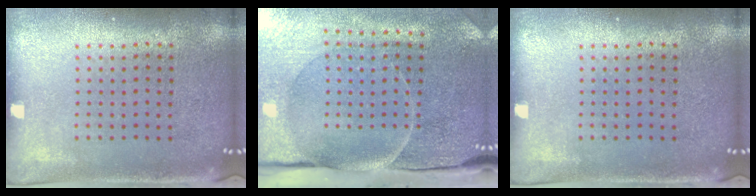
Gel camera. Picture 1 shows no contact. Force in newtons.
{"total": 4.8, "press": 3.9, "slide": 2.8}
{"total": 0.0}